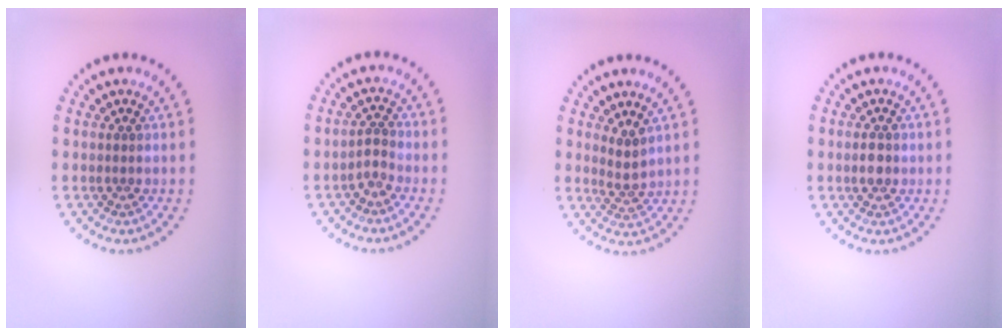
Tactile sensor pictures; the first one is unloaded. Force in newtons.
{"total": 1.4, "press": 1.0, "slide": 1.0}
{"total": 1.8, "press": 1.4, "slide": 1.1}
{"total": 1.6, "press": 1.5, "slide": 0.3}